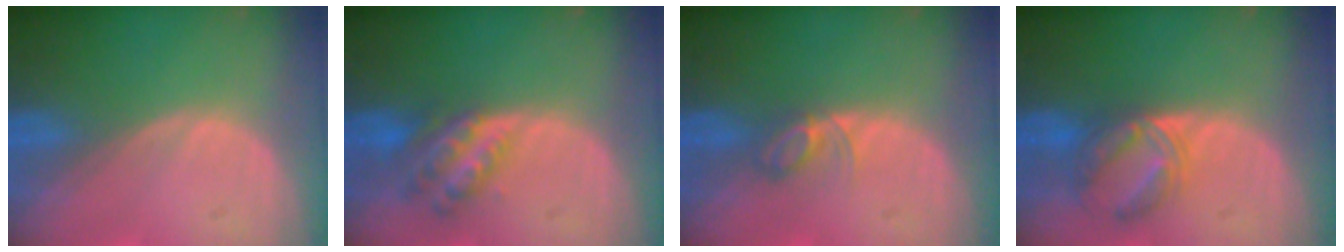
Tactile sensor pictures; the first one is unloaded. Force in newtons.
{"total": 6.1, "press": 5.4, "slide": 2.9}
{"total": 2.8, "press": 2.8, "slide": 0.4}
{"total": 6.0, "press": 5.8, "slide": 1.4}